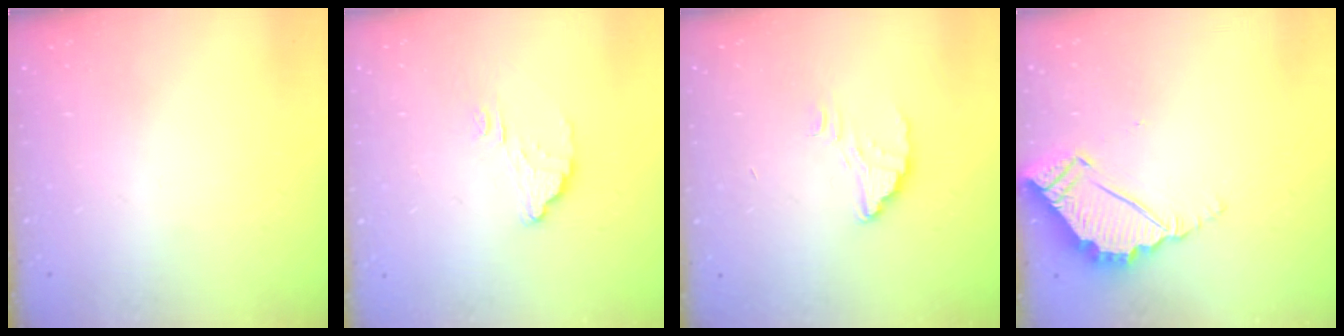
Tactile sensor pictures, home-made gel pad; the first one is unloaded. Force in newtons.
{"total": 3.7, "press": 3.7, "slide": 0.4}
{"total": 2.4, "press": 2.4, "slide": 0.1}
{"total": 4.9, "press": 4.9, "slide": 0.2}